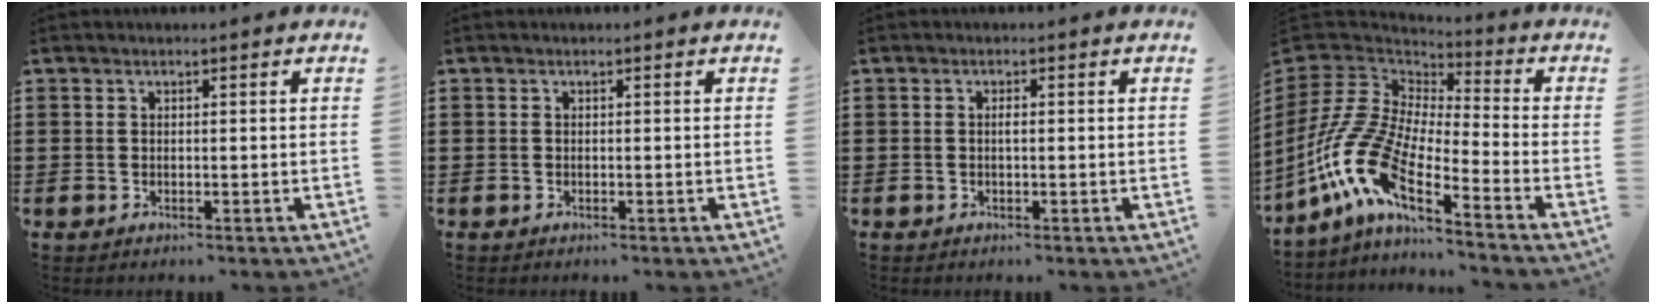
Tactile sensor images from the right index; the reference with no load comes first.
{"total": 0.0}
{"total": 0.9, "force": [0.0, 0.2, 0.8], "torque": [-0.017, -0.001, -0.001]}
{"total": 12.8, "force": [-7.6, 4.4, 9.4], "torque": [-0.249, -0.019, -0.171]}